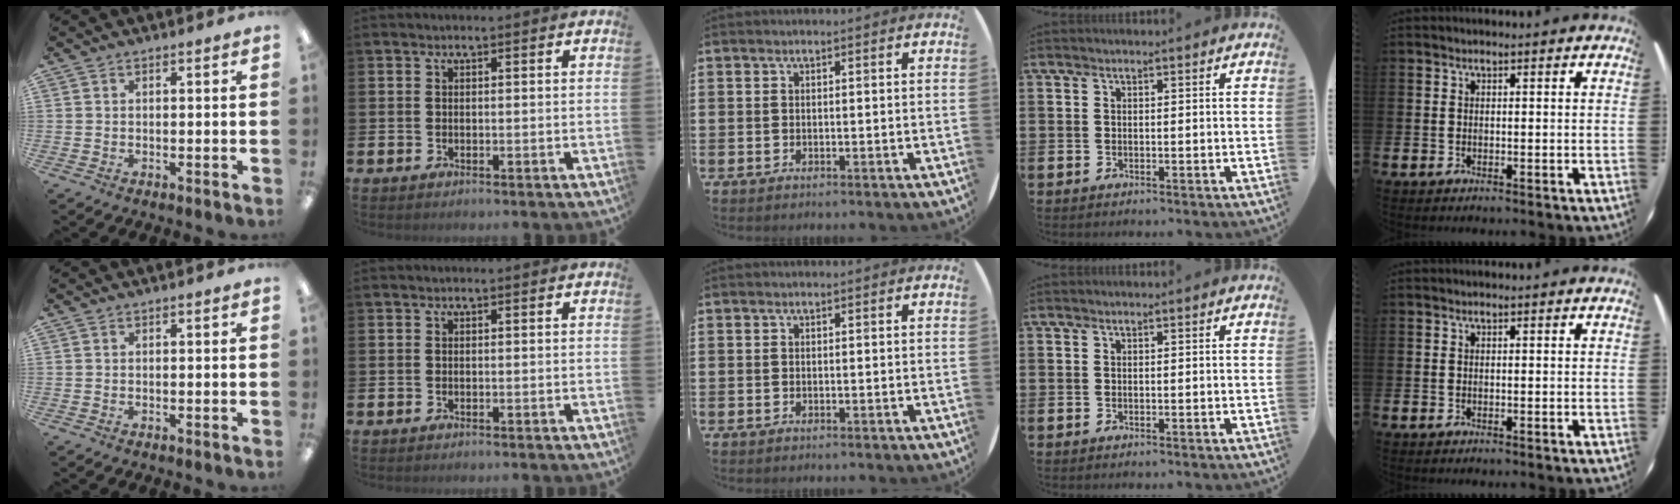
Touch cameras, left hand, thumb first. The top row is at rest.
{}